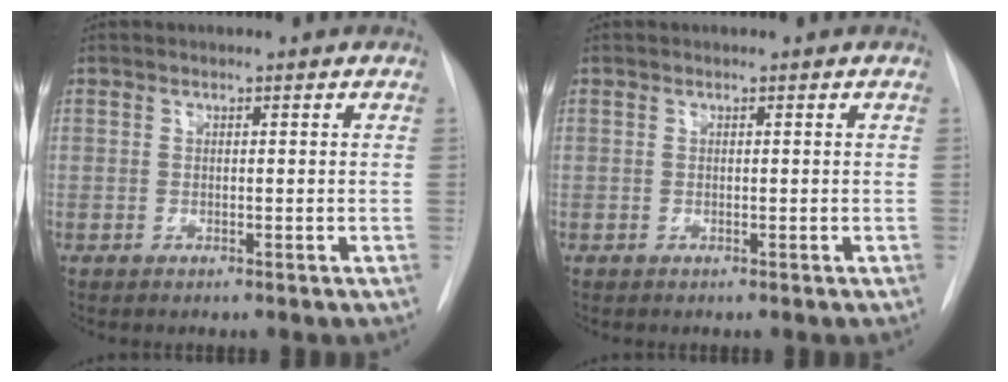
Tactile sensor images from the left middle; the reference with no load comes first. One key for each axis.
{"total": 0.0}